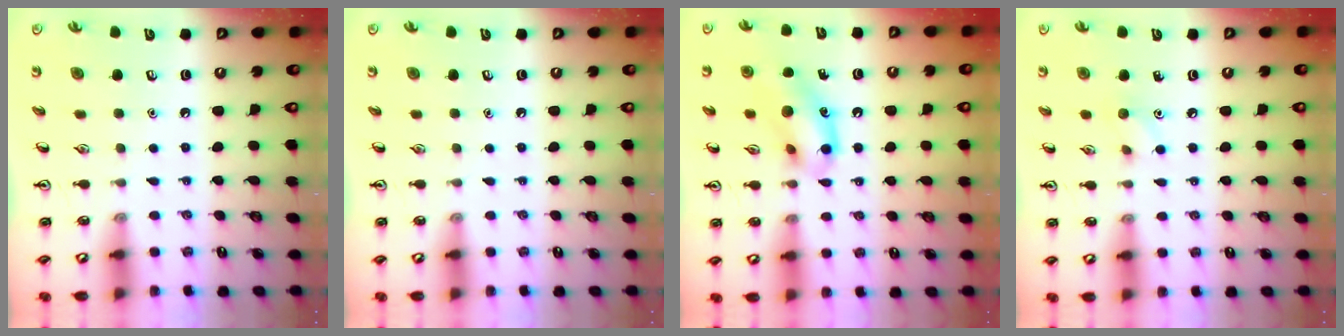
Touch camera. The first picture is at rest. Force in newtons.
{"total": 0.0}
{"total": 12.6, "press": 12.4, "slide": 2.3}
{"total": 5.8, "press": 5.5, "slide": 1.8}